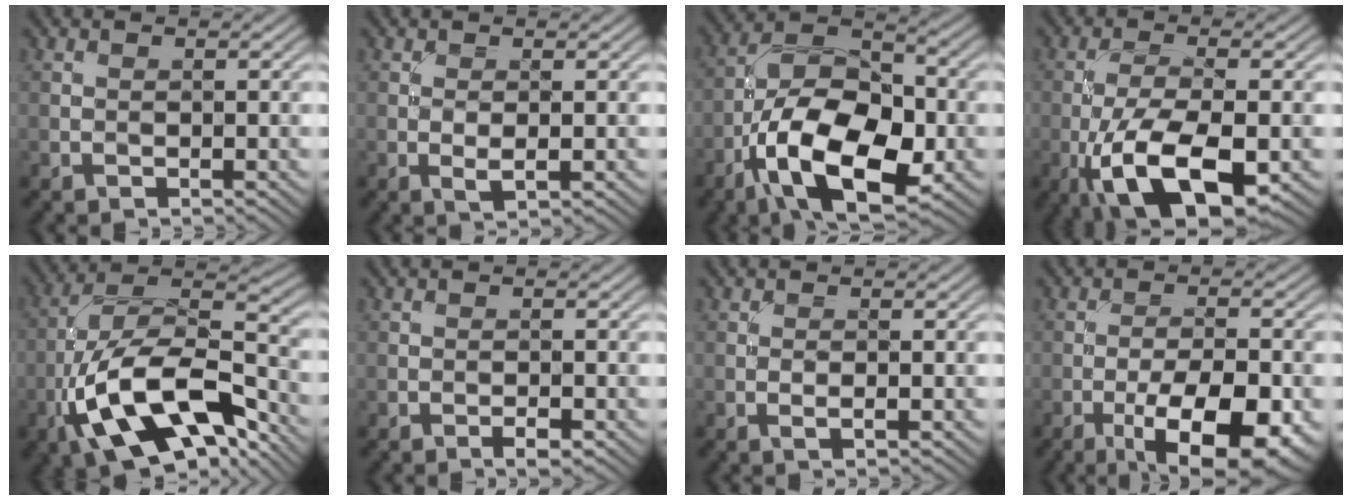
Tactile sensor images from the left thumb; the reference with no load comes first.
{"total": 1.8, "force": [0.0, 0.6, 1.7], "torque": [-0.039, -0.005, -0.002]}
{"total": 15.2, "force": [-6.3, 7.7, 11.5], "torque": [-0.213, -0.011, -0.129]}
{"total": 12.4, "force": [-5.0, 4.6, 10.4], "torque": [-0.205, -0.013, -0.091]}
{"total": 16.9, "force": [-7.4, 7.6, 13.1], "torque": [-0.241, -0.011, -0.141]}
{"total": 1.3, "force": [-0.7, 0.4, 1.0], "torque": [-0.016, 0.001, -0.013]}
{"total": 1.2, "force": [-0.1, 0.2, 1.1], "torque": [-0.024, 0.001, -0.004]}
{"total": 12.2, "force": [-5.7, 4.3, 9.9], "torque": [-0.161, -0.006, -0.083]}